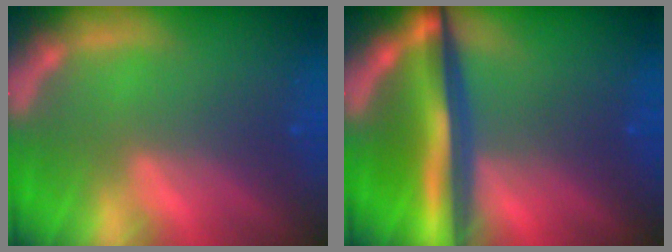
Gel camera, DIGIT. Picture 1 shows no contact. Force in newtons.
{"total": 10.0}